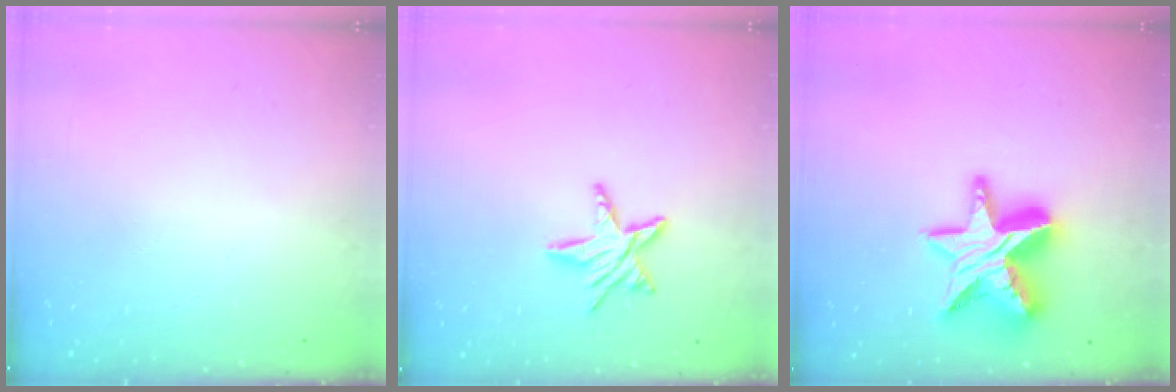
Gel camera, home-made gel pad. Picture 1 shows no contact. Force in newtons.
{"total": 9.3, "press": 9.2, "slide": 0.5}
{"total": 16.8, "press": 16.8, "slide": 1.4}